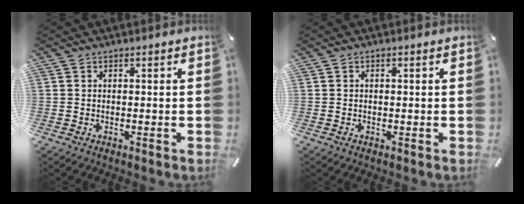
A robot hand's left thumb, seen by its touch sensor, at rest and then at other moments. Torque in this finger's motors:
{"motor_torque": [0.04, 0.47, -0.05, 0.01, 0.00]}